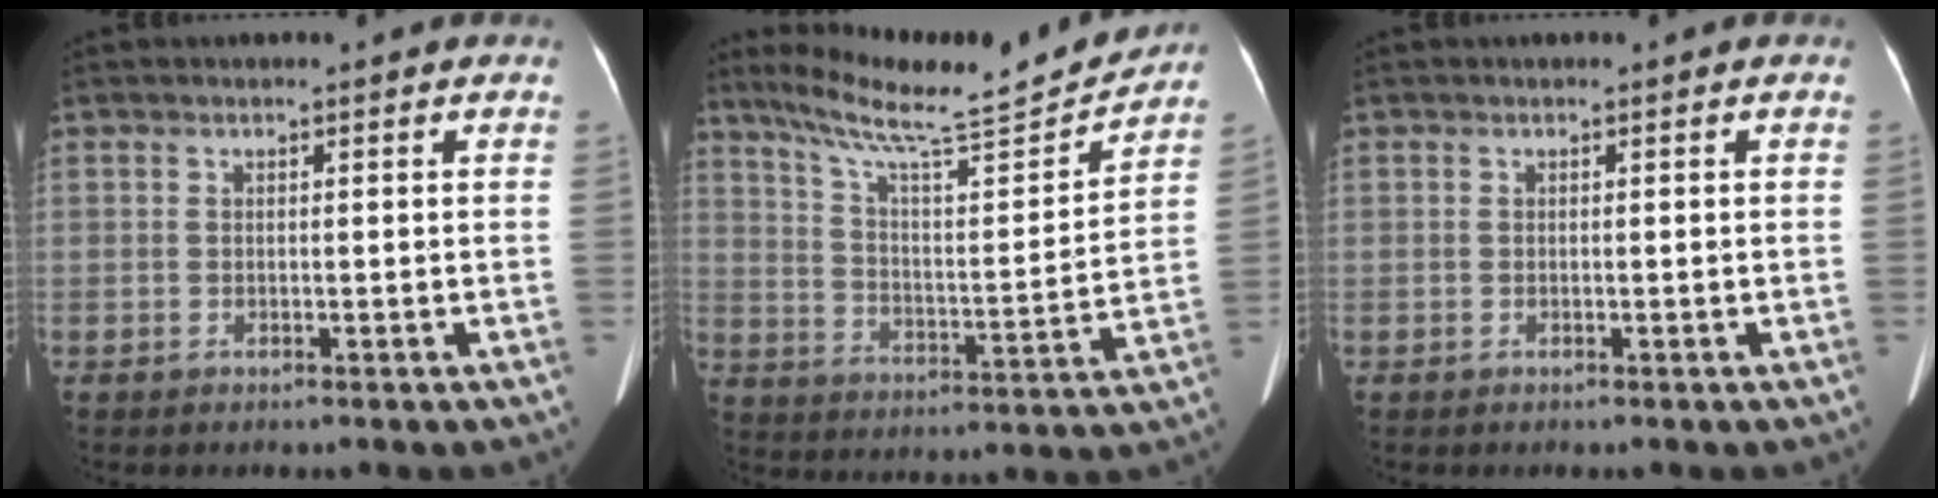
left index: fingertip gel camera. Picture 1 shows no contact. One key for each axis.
{"total": 18.0, "fx": 16.5, "fy": 0.3, "fz": 7.1, "tx": -0.124, "ty": -0.017, "tz": 0.253}
{"total": 0.0}